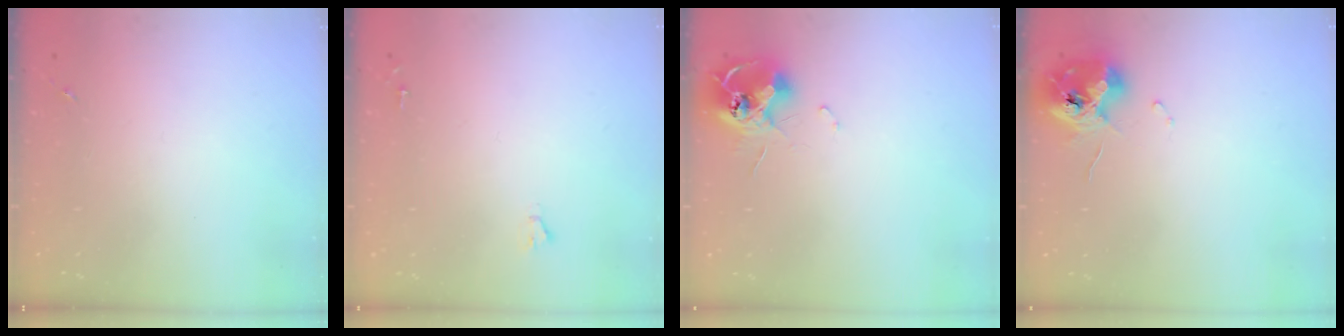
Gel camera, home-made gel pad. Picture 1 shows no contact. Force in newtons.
{"total": 1.6, "press": 1.6, "slide": 0.1}
{"total": 12.0, "press": 11.9, "slide": 1.2}
{"total": 11.0, "press": 11.0, "slide": 1.1}